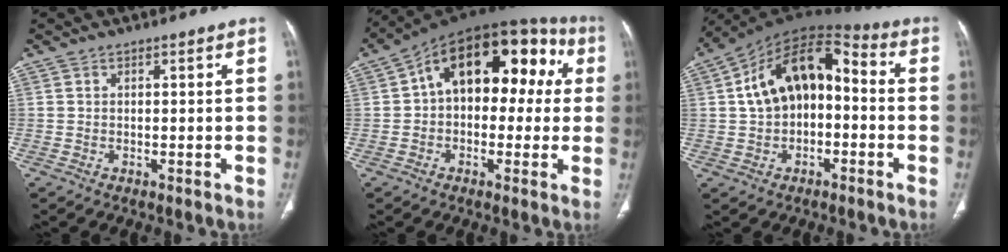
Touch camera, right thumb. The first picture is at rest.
{"total": 19.5, "force": [3.4, 11.6, 15.3], "torque": [-0.172, 0.054, 0.036]}
{"total": 15.8, "force": [0.3, 9.8, 12.4], "torque": [-0.179, 0.053, -0.007]}